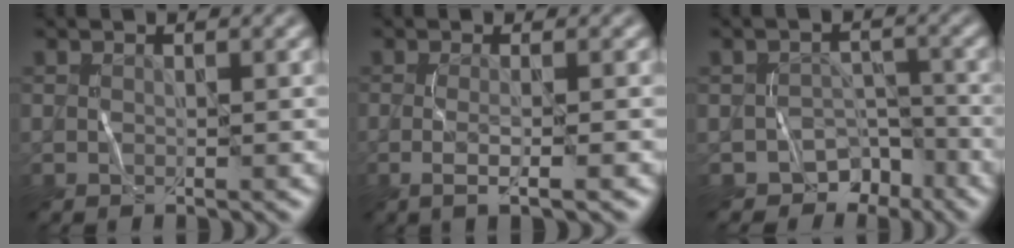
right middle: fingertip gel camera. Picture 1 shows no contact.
{"total": 2.2, "force": [-0.5, 0.5, 2.1], "torque": [-0.029, -0.009, -0.011]}
{"total": 4.6, "force": [-3.7, 2.7, 0.6], "torque": [0.015, -0.001, -0.051]}